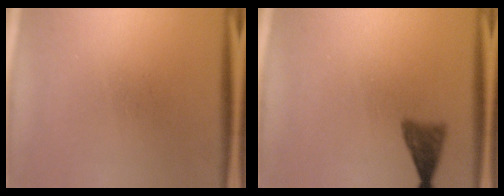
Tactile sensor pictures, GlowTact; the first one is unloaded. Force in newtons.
{"total": 2.9}